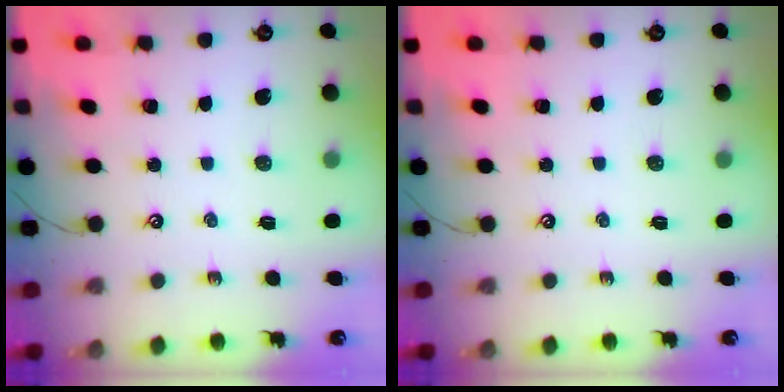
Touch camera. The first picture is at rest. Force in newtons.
{"total": 0.0}